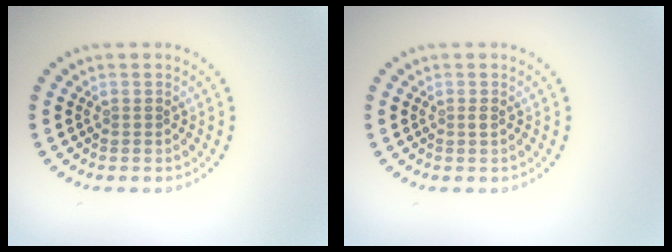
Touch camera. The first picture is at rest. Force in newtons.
{"total": 0.5, "press": 0.3, "slide": 0.4}